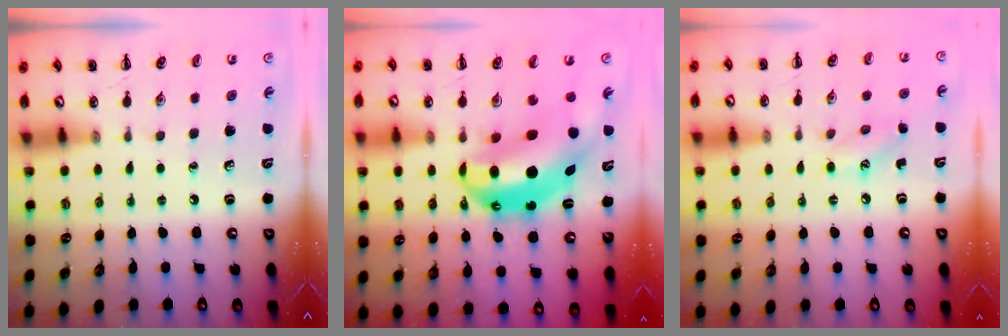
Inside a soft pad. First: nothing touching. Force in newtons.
{"total": 12.3, "press": 11.9, "slide": 3.0}
{"total": 8.1, "press": 7.9, "slide": 1.8}